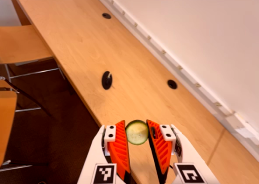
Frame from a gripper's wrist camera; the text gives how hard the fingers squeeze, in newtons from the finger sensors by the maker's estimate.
{"total": 9.4, "left": 9.2, "right": 9.5}